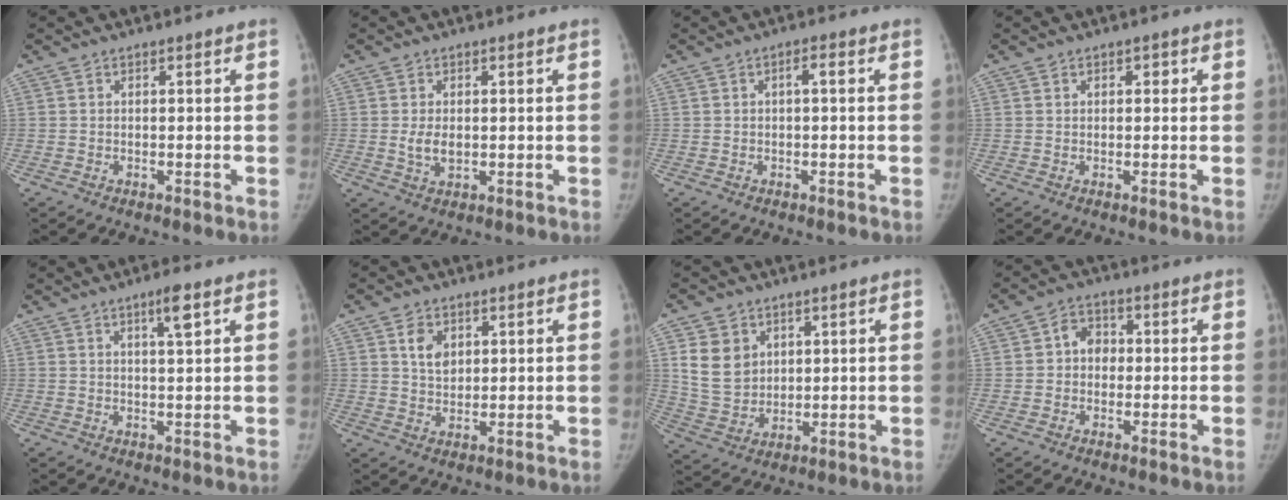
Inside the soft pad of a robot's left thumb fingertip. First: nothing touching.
{"total": 3.7, "force": [-0.1, 2.4, 2.8], "torque": [-0.049, -0.004, 0.003]}
{"total": 1.8, "force": [0.1, 0.8, 1.6], "torque": [-0.023, 0.007, -0.002]}
{"total": 1.5, "force": [0.5, 1.2, 0.8], "torque": [0.000, 0.001, 0.004]}
{"total": 3.9, "force": [2.0, 0.5, 3.3], "torque": [-0.053, -0.009, 0.034]}
{"total": 4.7, "force": [2.0, 3.4, 2.6], "torque": [-0.029, -0.014, 0.038]}
{"total": 9.4, "force": [3.5, 7.4, 4.6], "torque": [-0.061, -0.019, 0.082]}
{"total": 4.8, "force": [0.1, 4.1, 2.5], "torque": [-0.015, 0.013, -0.007]}